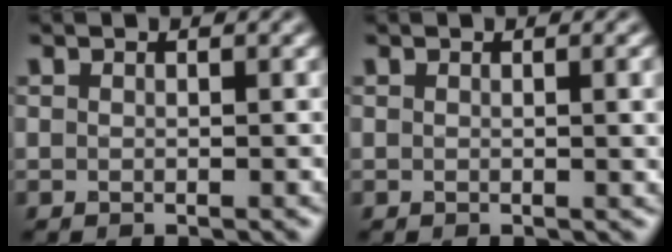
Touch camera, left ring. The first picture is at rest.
{"total": 2.1, "force": [0.2, 0.6, 2.0], "torque": [-0.018, 0.002, -0.001]}